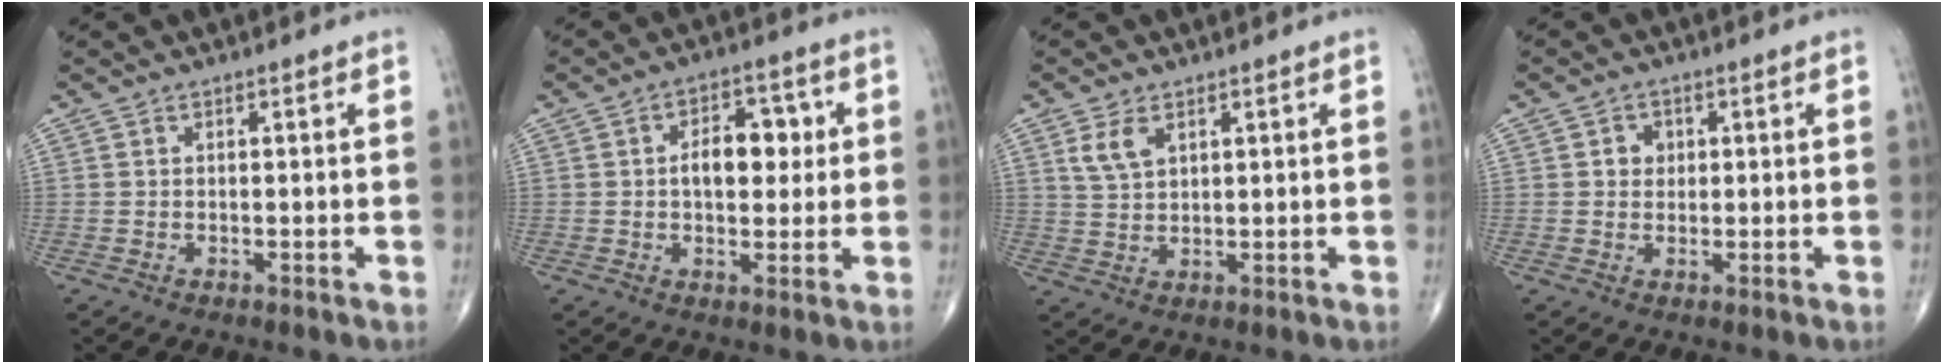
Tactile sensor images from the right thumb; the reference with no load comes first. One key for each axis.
{"total": 8.6, "fx": 1.1, "fy": 5.3, "fz": 6.7, "tx": -0.068, "ty": 0.010, "tz": 0.015}
{"total": 4.5, "fx": 2.2, "fy": 2.6, "fz": 2.9, "tx": -0.052, "ty": -0.006, "tz": 0.049}
{"total": 2.7, "fx": 0.6, "fy": 2.4, "fz": 1.2, "tx": -0.002, "ty": 0.001, "tz": 0.007}